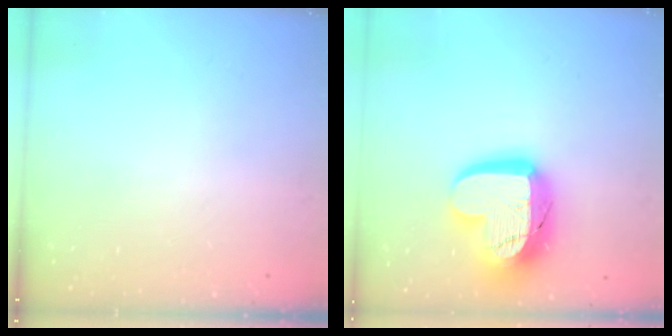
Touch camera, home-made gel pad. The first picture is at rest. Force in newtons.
{"total": 19.0, "press": 19.0, "slide": 1.6}